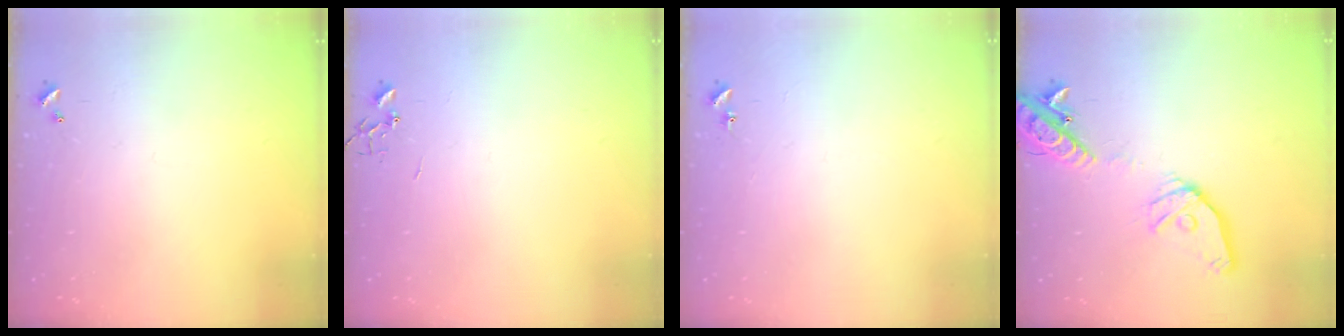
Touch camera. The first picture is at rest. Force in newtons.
{"total": 0.0}
{"total": 4.3, "press": 4.2, "slide": 0.6}
{"total": 17.4, "press": 17.1, "slide": 3.1}